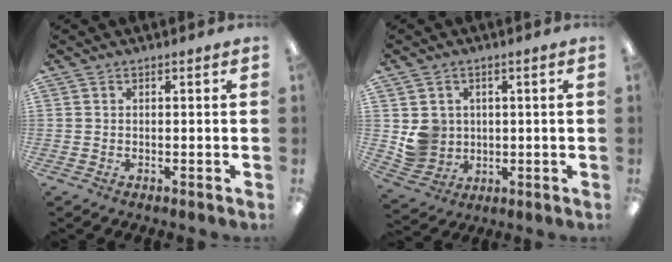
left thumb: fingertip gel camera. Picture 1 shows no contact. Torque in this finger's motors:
{"motor_torque": [-0.12, 0.21, 0.06, -0.16, 0.04]}